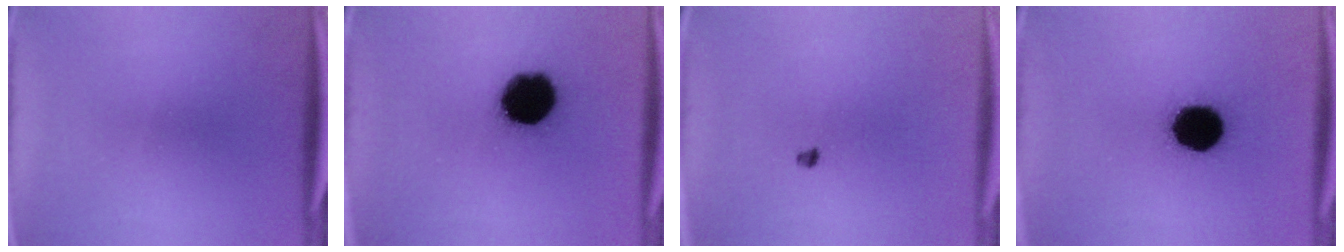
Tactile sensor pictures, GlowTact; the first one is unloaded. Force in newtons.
{"total": 18.2}
{"total": 1.1}
{"total": 16.1}